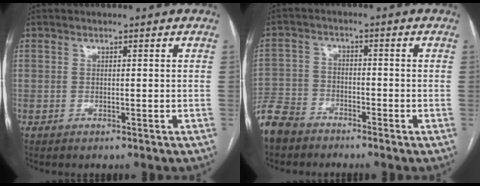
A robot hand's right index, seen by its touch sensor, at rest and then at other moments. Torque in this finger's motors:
{"motor_torque": [0.29, -0.21, -0.39, -0.21]}